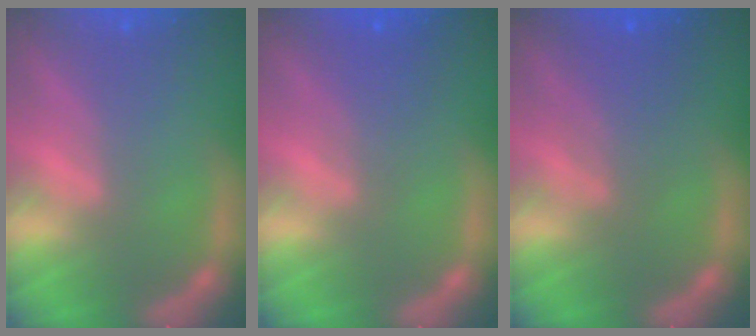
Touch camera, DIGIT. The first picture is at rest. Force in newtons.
{"total": 2.5}
{"total": 3.6}